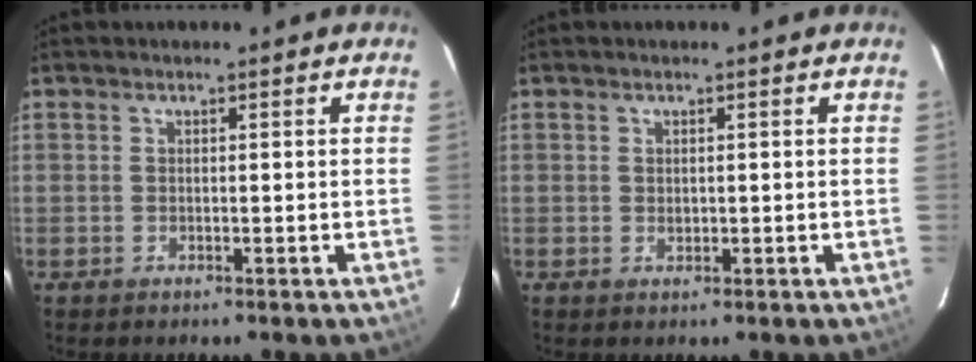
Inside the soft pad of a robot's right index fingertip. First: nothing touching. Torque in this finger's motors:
{"motor_torque": [-0.06, 0.03, 0.02, 0.00]}